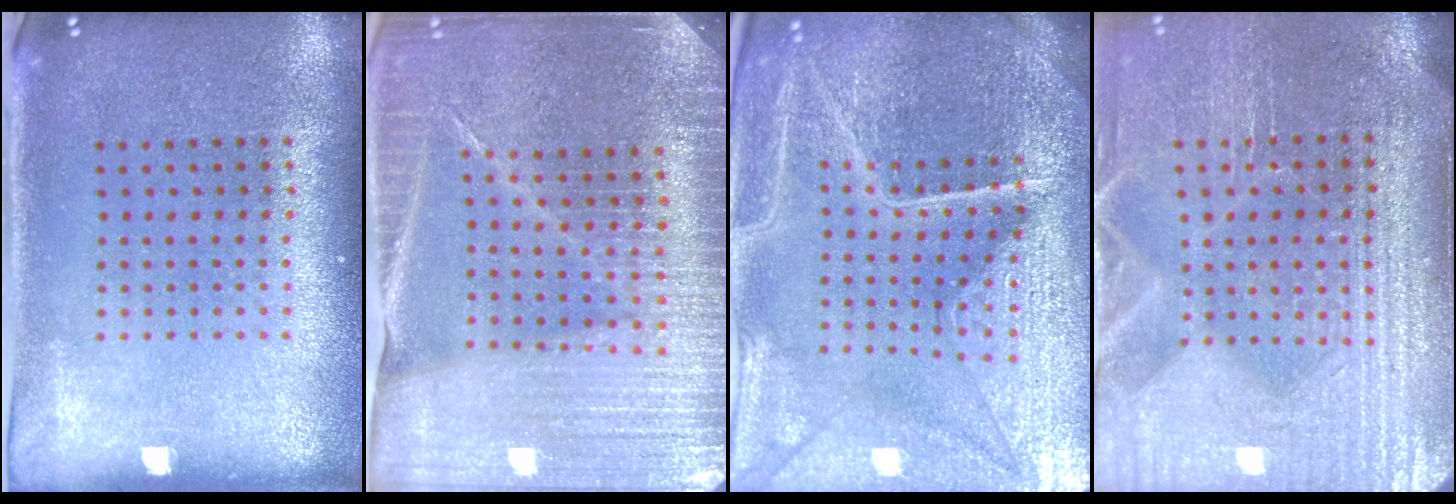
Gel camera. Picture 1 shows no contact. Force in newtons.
{"total": 4.6, "press": 4.2, "slide": 1.8}
{"total": 5.8, "press": 5.3, "slide": 2.4}
{"total": 4.3, "press": 4.0, "slide": 1.6}